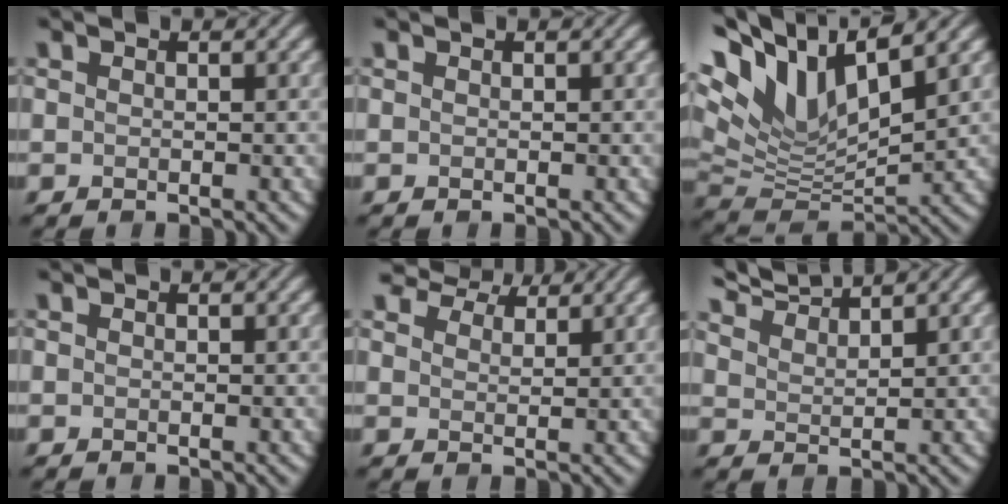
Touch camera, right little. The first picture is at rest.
{"total": 0.0}
{"total": 11.0, "force": [6.0, 4.4, 8.1], "torque": [-0.177, 0.013, 0.114]}
{"total": 0.0}
{"total": 7.6, "force": [6.5, 2.7, 2.9], "torque": [-0.069, 0.005, 0.107]}
{"total": 4.4, "force": [4.2, 0.3, 1.2], "torque": [-0.025, 0.012, 0.077]}